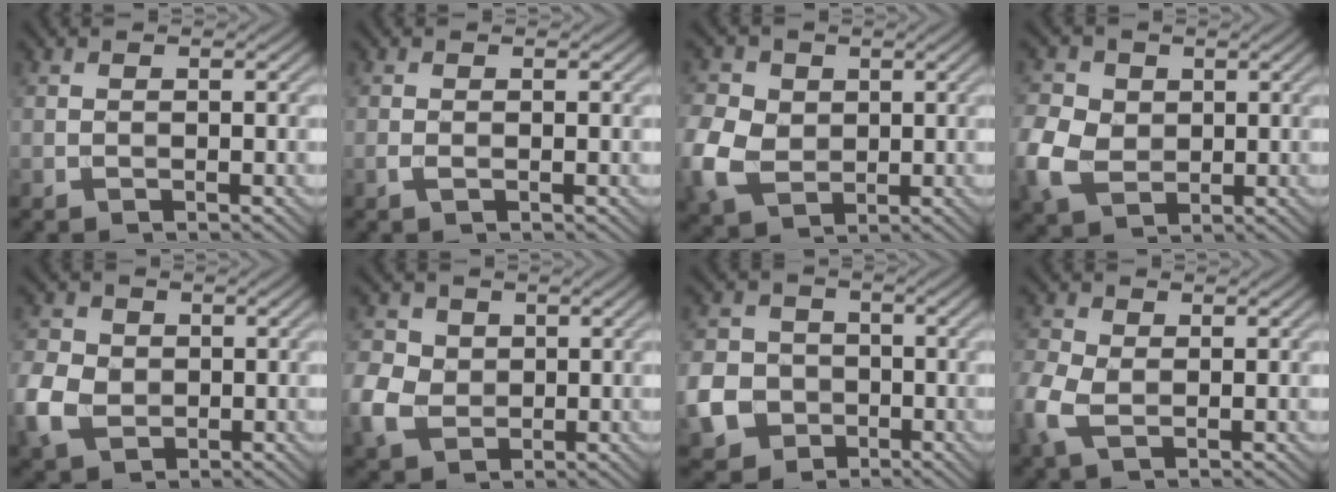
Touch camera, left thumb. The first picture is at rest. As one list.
[{"total": 0.8, "force": [-0.3, 0.2, 0.7], "torque": [-0.018, -0.002, -0.005]}, {"total": 7.5, "force": [-0.3, 6.1, 4.3], "torque": [-0.134, -0.002, -0.011]}, {"total": 6.9, "force": [-0.2, 5.7, 3.9], "torque": [-0.115, 0.001, -0.013]}, {"total": 6.4, "force": [-1.0, 5.3, 3.5], "torque": [-0.098, -0.004, -0.032]}, {"total": 5.8, "force": [-0.1, 5.1, 2.8], "torque": [-0.084, 0.000, -0.010]}, {"total": 7.5, "force": [-2.5, 6.4, 3.0], "torque": [-0.085, -0.021, -0.060]}, {"total": 4.6, "force": [-0.7, 3.0, 3.5], "torque": [-0.106, -0.002, -0.020]}]